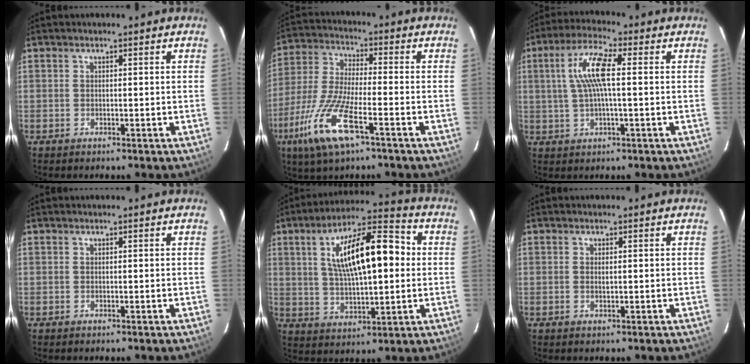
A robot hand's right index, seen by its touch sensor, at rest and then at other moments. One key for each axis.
{"total": 14.1, "fx": -7.3, "fy": 3.3, "fz": 11.6, "tx": -0.259, "ty": -0.021, "tz": -0.147}
{"total": 8.8, "fx": 1.2, "fy": 1.8, "fz": 8.5, "tx": -0.165, "ty": 0.012, "tz": 0.025}
{"total": 0.0}
{"total": 17.6, "fx": 3.2, "fy": 6.3, "fz": 16.1, "tx": -0.274, "ty": 0.030, "tz": 0.054}
{"total": 0.9, "fx": 0.1, "fy": 0.2, "fz": 0.9, "tx": -0.018, "ty": -0.001, "tz": 0.001}